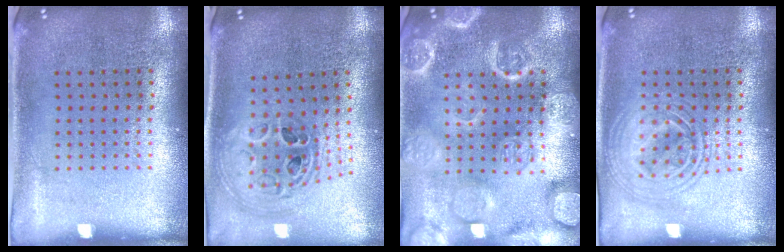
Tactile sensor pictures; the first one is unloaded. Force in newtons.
{"total": 1.3, "press": 1.2, "slide": 0.6}
{"total": 6.3, "press": 6.2, "slide": 0.8}
{"total": 1.7, "press": 1.7, "slide": 0.3}